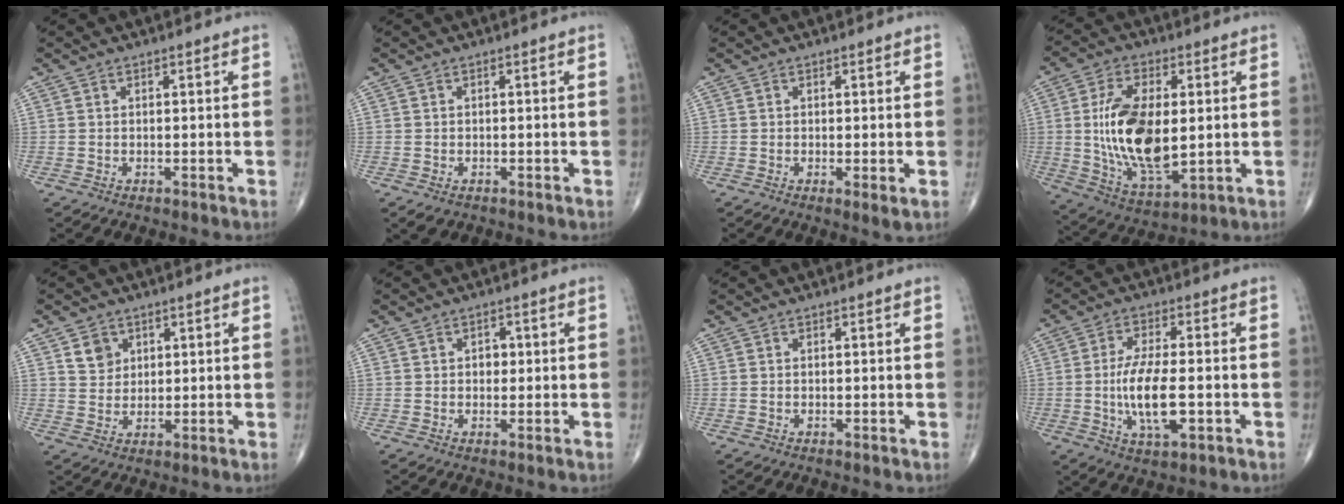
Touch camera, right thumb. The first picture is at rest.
{"total": 1.7, "force": [-0.7, 1.2, 0.9], "torque": [-0.011, 0.000, -0.004]}
{"total": 1.8, "force": [-0.1, 0.4, 1.7], "torque": [-0.034, -0.009, -0.006]}
{"total": 17.6, "force": [0.8, 8.8, 15.3], "torque": [-0.281, -0.019, 0.025]}
{"total": 4.4, "force": [2.1, 3.6, 1.4], "torque": [-0.007, -0.013, 0.039]}
{"total": 2.1, "force": [0.3, 1.6, 1.2], "torque": [-0.005, 0.003, 0.001]}
{"total": 0.0}
{"total": 10.5, "force": [-1.8, 4.0, 9.6], "torque": [-0.183, 0.002, -0.031]}